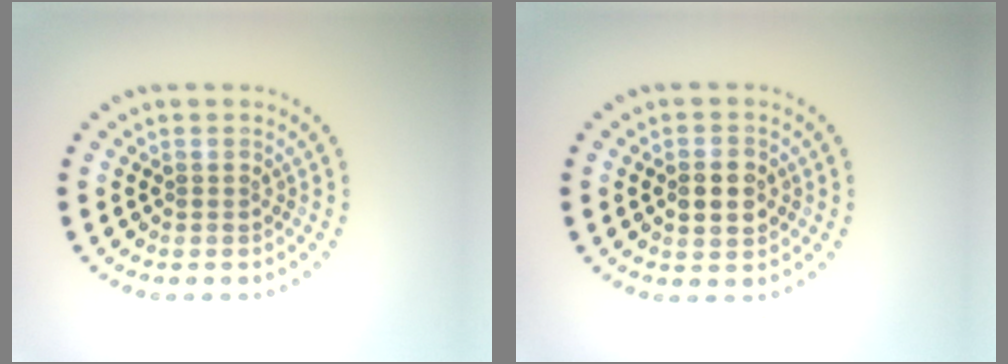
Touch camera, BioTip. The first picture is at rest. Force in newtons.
{"total": 2.9, "press": 2.9, "slide": 0.2}